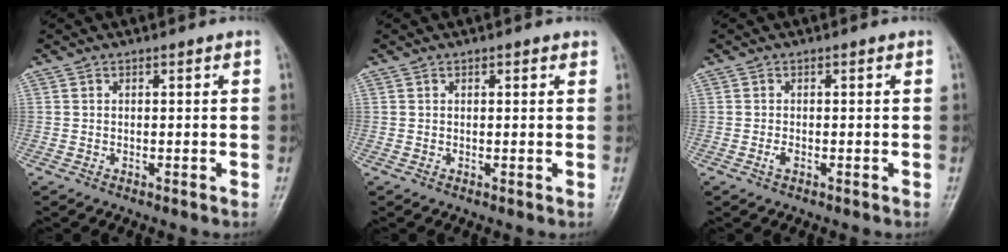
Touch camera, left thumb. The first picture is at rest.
{"total": 1.2, "force": [0.7, 0.5, 0.7], "torque": [-0.005, -0.001, 0.006]}
{"total": 1.1, "force": [-0.4, 0.5, 0.9], "torque": [-0.019, -0.002, -0.008]}